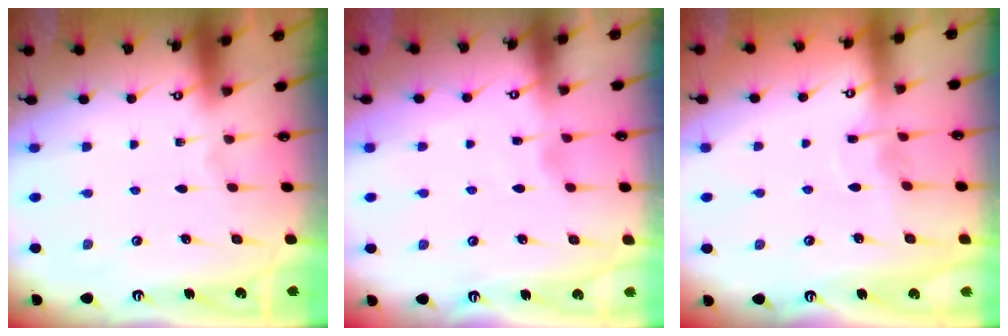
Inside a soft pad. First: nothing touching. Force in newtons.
{"total": 3.0, "press": 2.9, "slide": 0.4}
{"total": 2.8, "press": 2.8, "slide": 0.3}